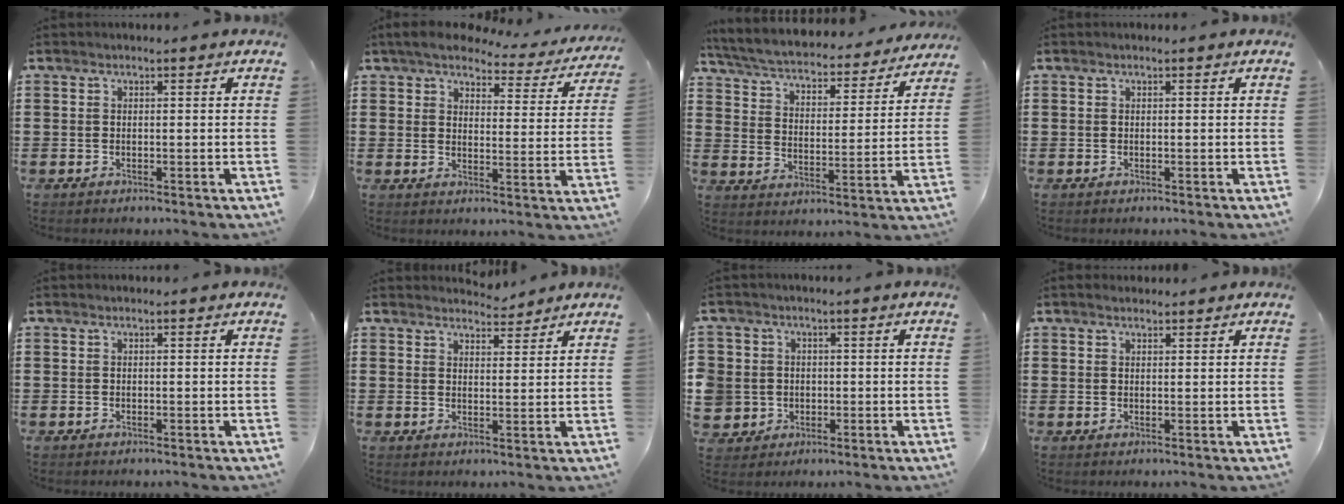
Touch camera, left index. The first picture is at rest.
{"total": 5.4, "force": [4.8, 1.2, 2.2], "torque": [-0.065, -0.023, 0.081]}
{"total": 4.5, "force": [4.3, 0.3, 1.3], "torque": [-0.049, -0.034, 0.065]}
{"total": 0.0}
{"total": 0.0}
{"total": 3.5, "force": [3.4, 0.7, 0.2], "torque": [-0.005, -0.013, 0.062]}
{"total": 4.3, "force": [-0.4, 4.3, 0.4], "torque": [-0.042, 0.006, -0.014]}
{"total": 1.1, "force": [1.0, 0.4, 0.2], "torque": [-0.007, 0.003, 0.019]}